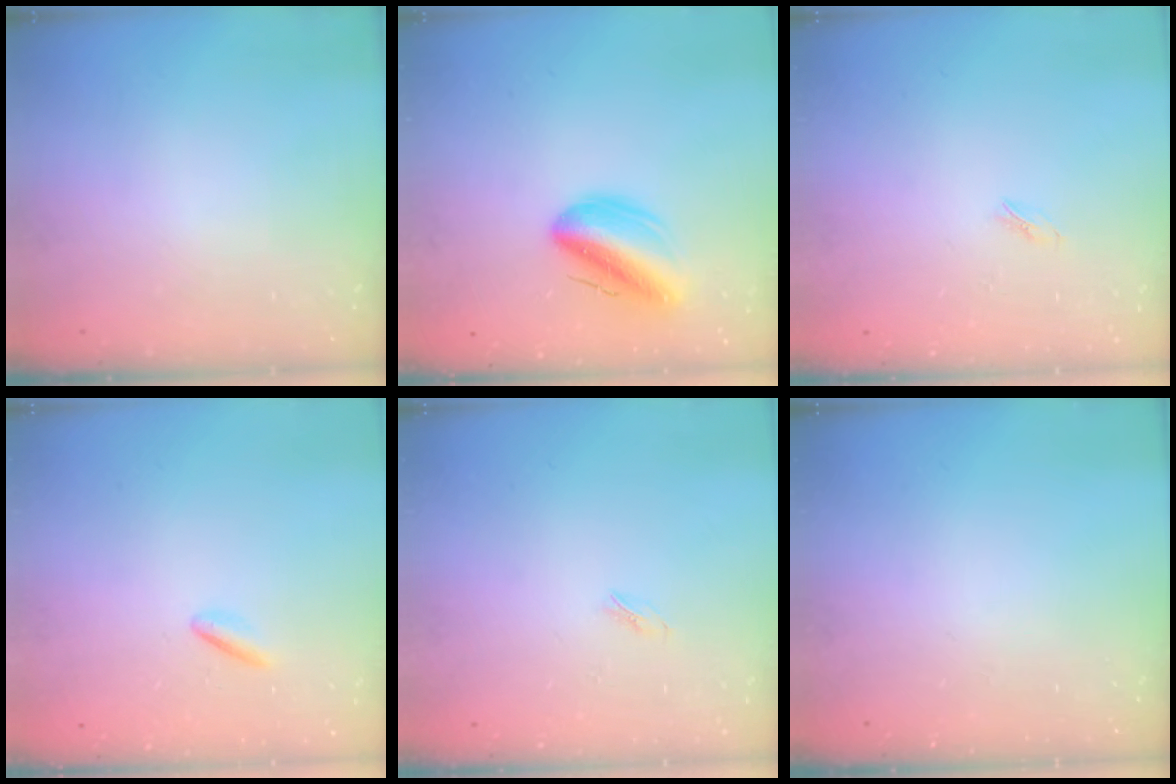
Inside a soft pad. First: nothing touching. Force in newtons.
{"total": 14.1, "press": 13.6, "slide": 3.8}
{"total": 1.9, "press": 1.8, "slide": 0.5}
{"total": 0.8, "press": 0.7, "slide": 0.4}
{"total": 1.9, "press": 1.8, "slide": 0.5}
{"total": 0.0}